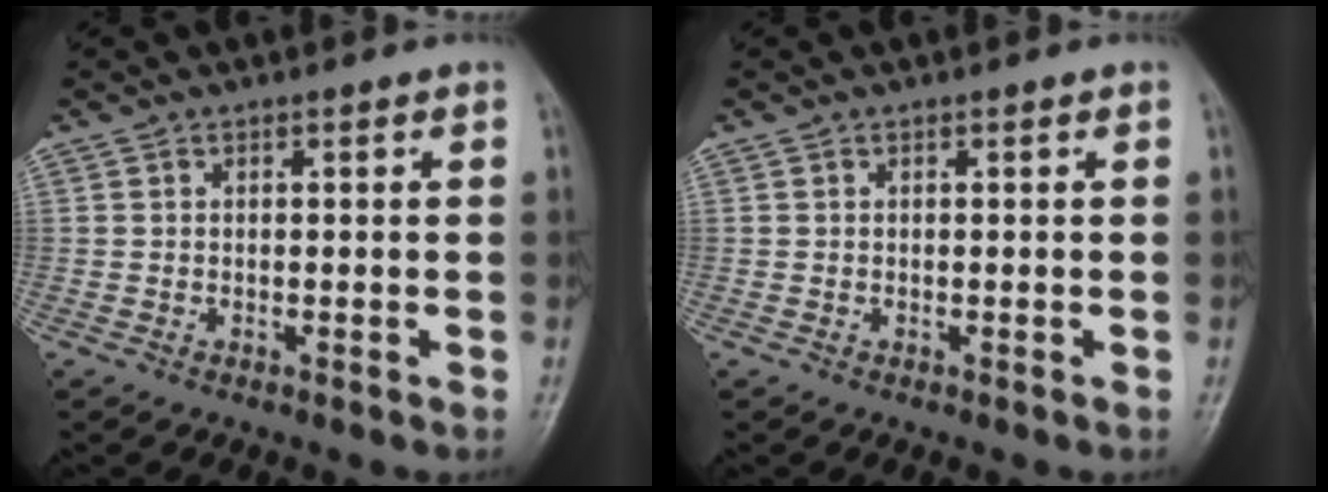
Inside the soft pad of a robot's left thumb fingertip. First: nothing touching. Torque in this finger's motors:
{"motor_torque": [-0.04, 0.05, -0.02, 0.09, 0.01]}